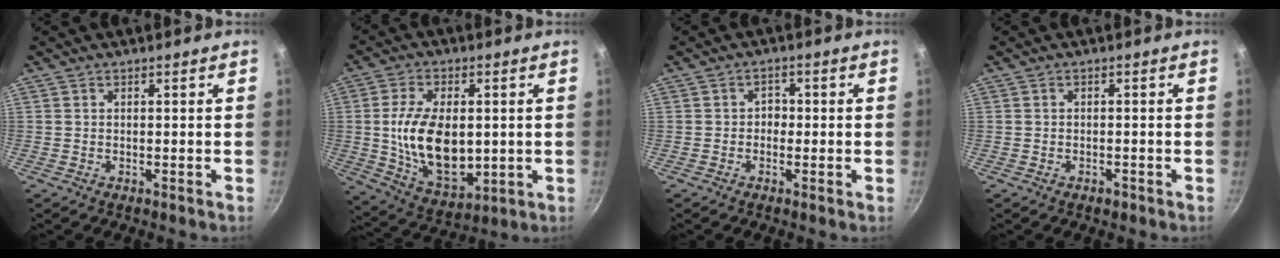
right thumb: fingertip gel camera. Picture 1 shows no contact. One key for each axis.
{"total": 16.6, "fx": 0.4, "fy": 9.8, "fz": 13.4, "tx": -0.215, "ty": -0.015, "tz": 0.020}
{"total": 2.2, "fx": -0.4, "fy": 1.8, "fz": 1.1, "tx": -0.005, "ty": 0.006, "tz": -0.011}
{"total": 1.3, "fx": -0.9, "fy": 0.7, "fz": 0.7, "tx": -0.012, "ty": 0.007, "tz": -0.011}